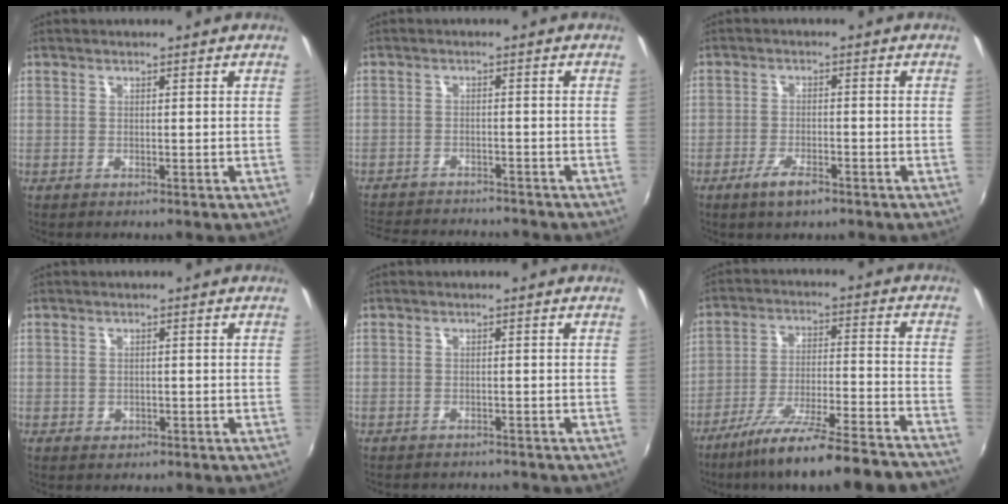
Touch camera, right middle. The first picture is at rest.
{"total": 12.6, "force": [-11.4, 2.9, 4.5], "torque": [-0.109, -0.010, -0.170]}
{"total": 4.7, "force": [-3.1, 1.4, 3.2], "torque": [-0.076, -0.007, -0.056]}
{"total": 1.3, "force": [-0.6, 1.1, 0.4], "torque": [-0.007, -0.002, -0.007]}
{"total": 4.0, "force": [-3.7, 0.9, 1.2], "torque": [-0.032, -0.011, -0.052]}
{"total": 22.5, "force": [-19.8, 0.3, 10.6], "torque": [-0.183, -0.054, -0.292]}